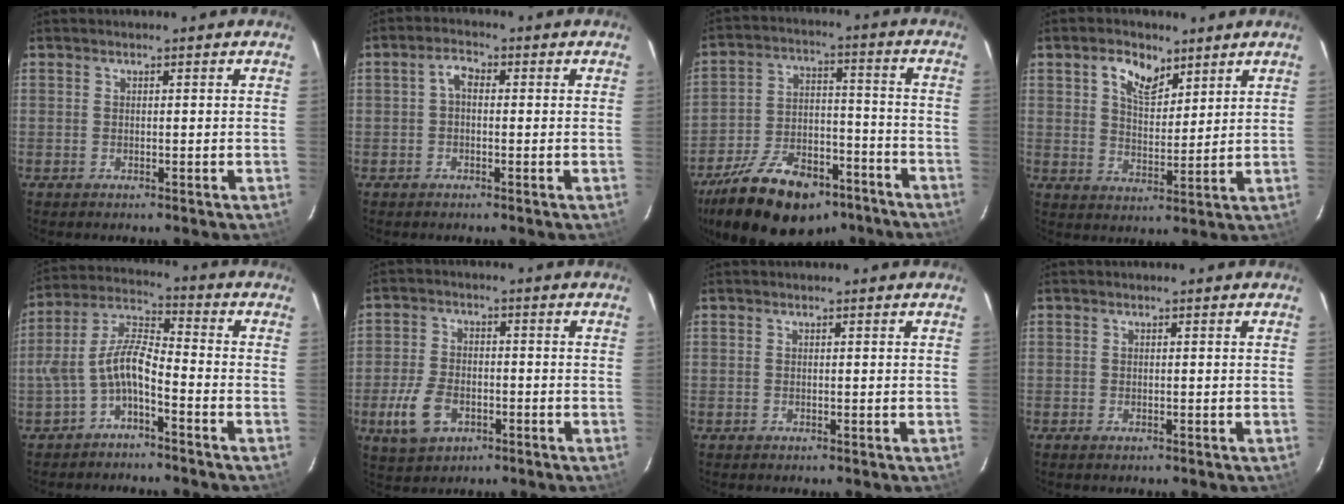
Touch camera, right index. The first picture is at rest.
{"total": 2.5, "force": [-0.2, 1.6, 2.0], "torque": [-0.037, 0.013, -0.003]}
{"total": 22.8, "force": [-16.0, 11.2, 11.9], "torque": [-0.234, 0.014, -0.236]}
{"total": 7.1, "force": [4.2, 3.9, 4.1], "torque": [-0.071, 0.010, 0.076]}
{"total": 8.2, "force": [-3.9, 2.6, 6.7], "torque": [-0.153, 0.020, -0.072]}
{"total": 10.8, "force": [-5.1, 6.8, 6.8], "torque": [-0.156, 0.011, -0.088]}
{"total": 0.0}
{"total": 0.9, "force": [-0.6, 0.4, 0.5], "torque": [-0.009, -0.003, -0.011]}